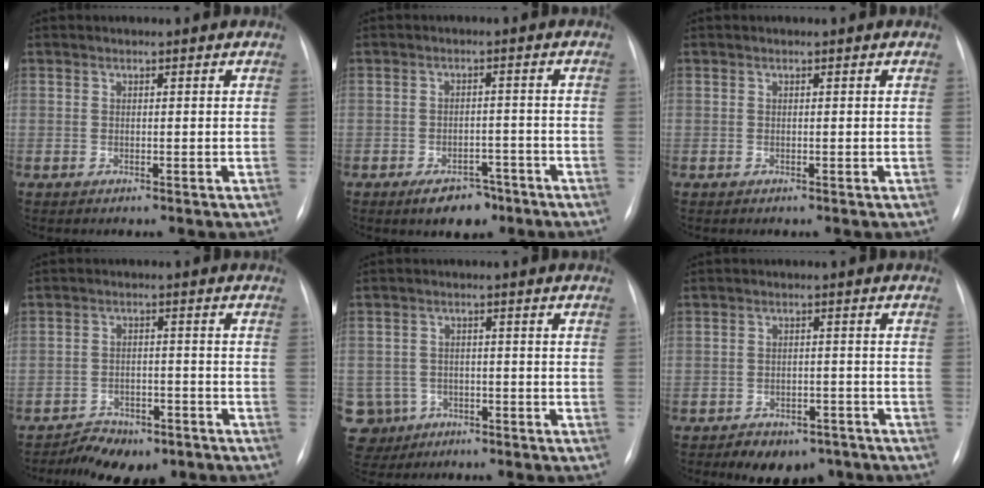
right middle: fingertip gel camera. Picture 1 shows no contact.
{"total": 5.5, "force": [-3.7, 3.0, 2.8], "torque": [-0.037, 0.004, -0.047]}
{"total": 0.0}
{"total": 7.3, "force": [-5.8, 3.7, 2.5], "torque": [-0.039, 0.008, -0.086]}
{"total": 8.3, "force": [-4.0, 7.2, 0.7], "torque": [-0.032, 0.015, -0.057]}
{"total": 8.2, "force": [-6.3, 4.4, 2.8], "torque": [-0.030, 0.015, -0.085]}